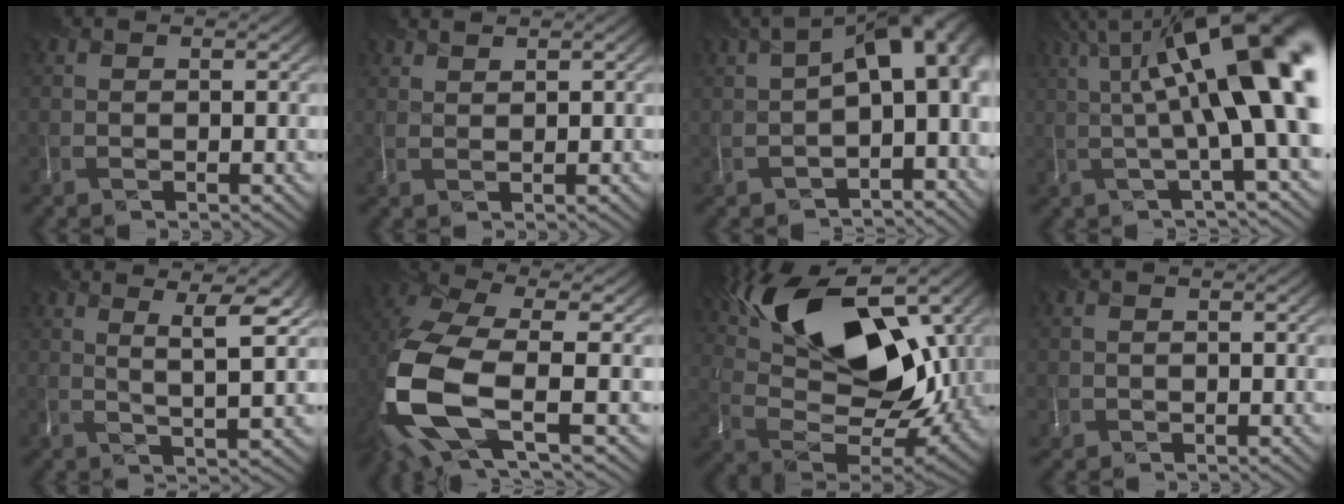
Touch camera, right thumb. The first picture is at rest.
{"total": 1.4, "force": [1.4, 0.1, -0.2], "torque": [-0.001, 0.005, 0.029]}
{"total": 11.4, "force": [-1.3, 6.3, 9.4], "torque": [-0.117, 0.006, -0.005]}
{"total": 16.4, "force": [3.2, 4.6, 15.4], "torque": [-0.219, 0.027, 0.063]}
{"total": 5.7, "force": [2.7, 1.3, 4.8], "torque": [-0.064, 0.017, 0.047]}
{"total": 13.9, "force": [-2.6, 6.7, 11.9], "torque": [-0.307, -0.024, -0.040]}
{"total": 18.2, "force": [8.0, 9.4, 13.4], "torque": [-0.229, 0.029, 0.125]}
{"total": 0.9, "force": [-0.2, 0.9, -0.2], "torque": [0.004, -0.002, -0.003]}